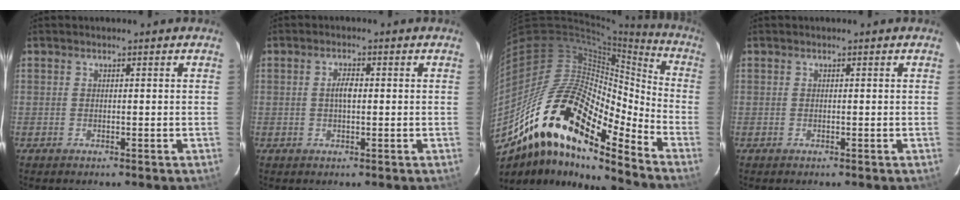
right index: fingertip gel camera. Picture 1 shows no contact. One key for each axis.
{"total": 2.4, "fx": 0.1, "fy": 1.0, "fz": 2.2, "tx": -0.042, "ty": 0.005, "tz": 0.001}
{"total": 24.2, "fx": -15.0, "fy": 7.8, "fz": 17.3, "tx": -0.303, "ty": -0.030, "tz": -0.289}
{"total": 0.0}